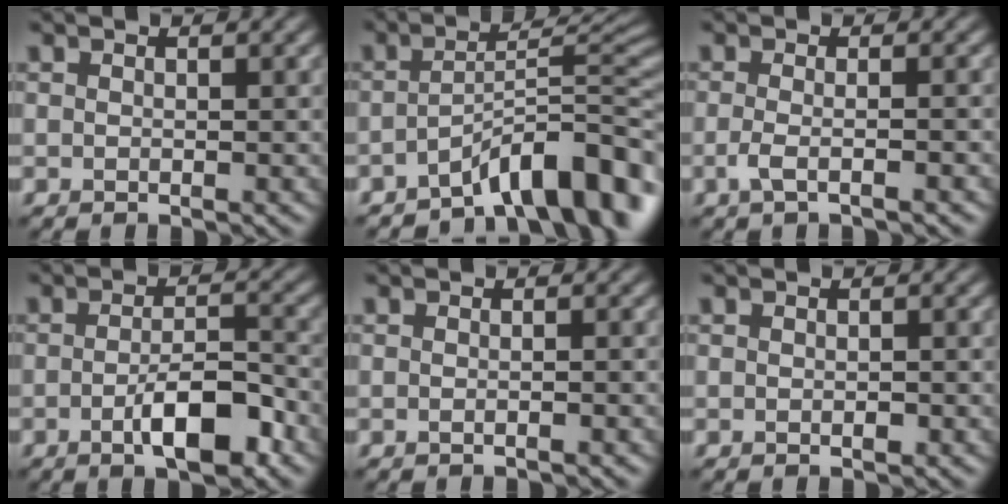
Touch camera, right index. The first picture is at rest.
{"total": 7.7, "force": [-4.9, 1.7, 5.7], "torque": [-0.071, 0.010, -0.082]}
{"total": 2.4, "force": [-0.9, 0.8, 2.1], "torque": [-0.031, -0.004, -0.025]}
{"total": 5.5, "force": [-2.3, 1.6, 4.7], "torque": [-0.079, 0.002, -0.035]}
{"total": 0.9, "force": [-0.3, 0.3, 0.8], "torque": [-0.010, -0.005, -0.012]}
{"total": 0.5, "force": [-0.2, 0.2, 0.5], "torque": [-0.007, 0.000, -0.002]}